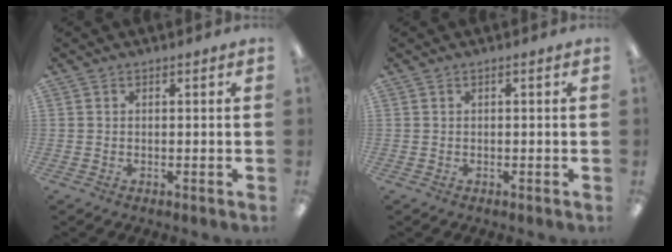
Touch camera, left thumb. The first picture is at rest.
{"total": 0.0}